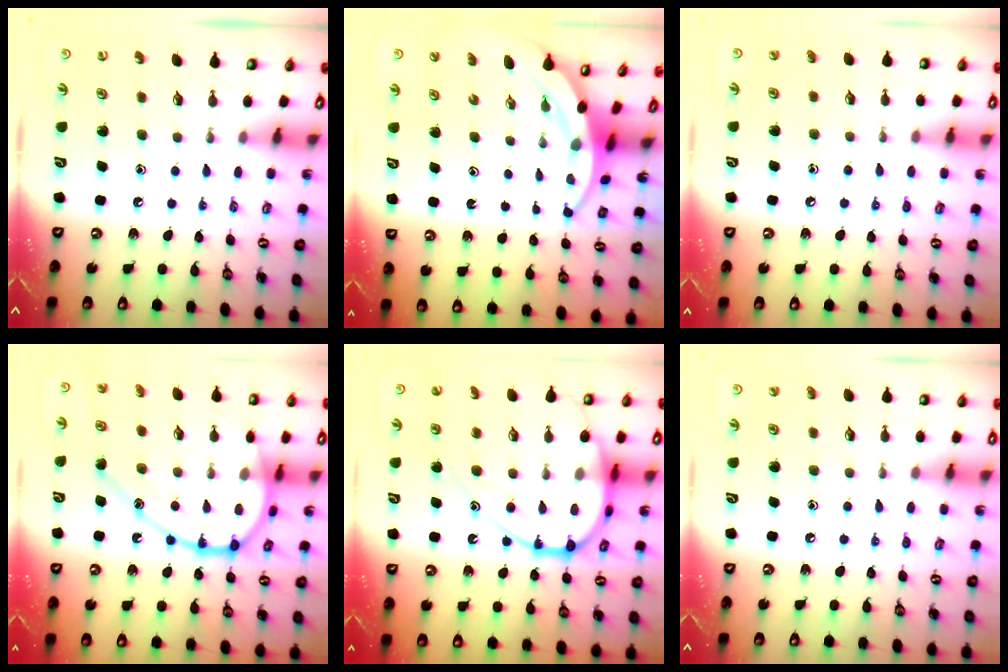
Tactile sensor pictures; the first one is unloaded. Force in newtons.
{"total": 4.8, "press": 4.7, "slide": 0.2}
{"total": 5.2, "press": 5.2, "slide": 0.5}
{"total": 17.5, "press": 17.5, "slide": 1.1}
{"total": 16.7, "press": 16.6, "slide": 1.4}
{"total": 4.1, "press": 4.1, "slide": 0.4}